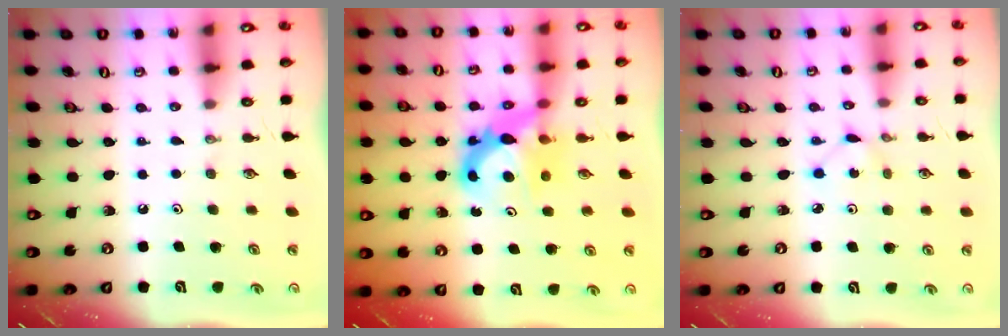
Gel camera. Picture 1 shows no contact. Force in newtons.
{"total": 7.8, "press": 7.8, "slide": 0.6}
{"total": 1.1, "press": 1.1, "slide": 0.1}